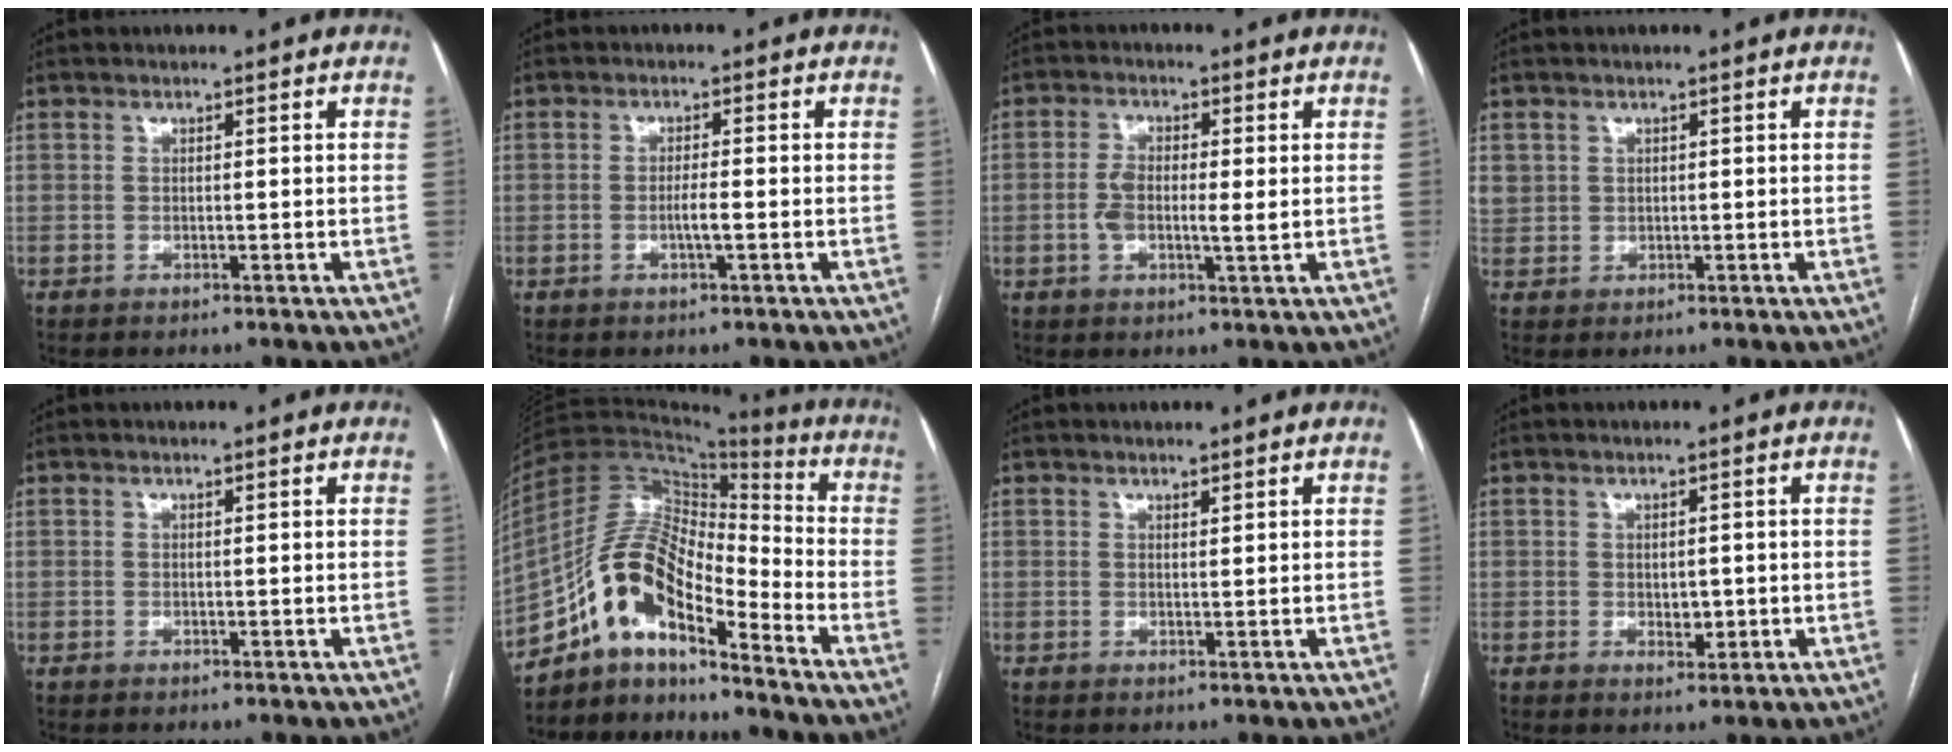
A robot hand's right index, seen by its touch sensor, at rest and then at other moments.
{"total": 1.6, "force": [-0.4, 0.0, 1.5], "torque": [-0.030, -0.001, -0.007]}
{"total": 4.8, "force": [0.0, 1.7, 4.5], "torque": [-0.093, 0.005, -0.001]}
{"total": 2.9, "force": [1.0, 2.6, 0.5], "torque": [-0.008, 0.012, 0.028]}
{"total": 0.0}
{"total": 14.8, "force": [-10.0, 4.4, 10.0], "torque": [-0.186, 0.040, -0.177]}
{"total": 0.6, "force": [0.5, 0.1, 0.3], "torque": [-0.007, -0.002, 0.009]}
{"total": 2.2, "force": [-0.1, 1.4, 1.7], "torque": [-0.023, -0.002, 0.005]}